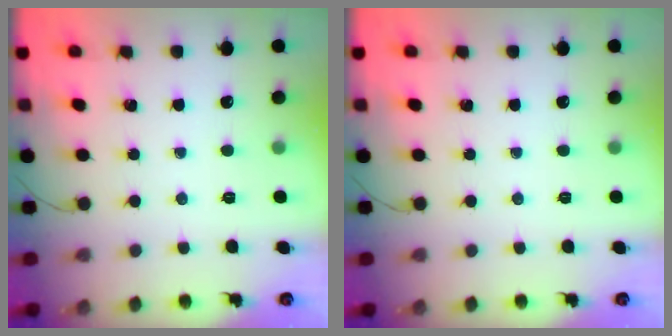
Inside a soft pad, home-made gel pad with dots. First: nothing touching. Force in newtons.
{"total": 0.0}